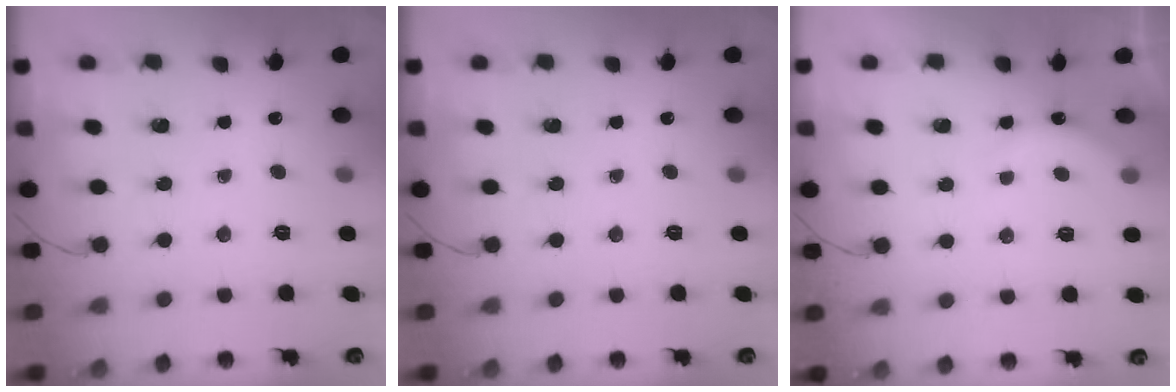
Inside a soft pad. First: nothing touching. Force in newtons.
{"total": 0.0}
{"total": 4.9, "press": 4.8, "slide": 1.0}